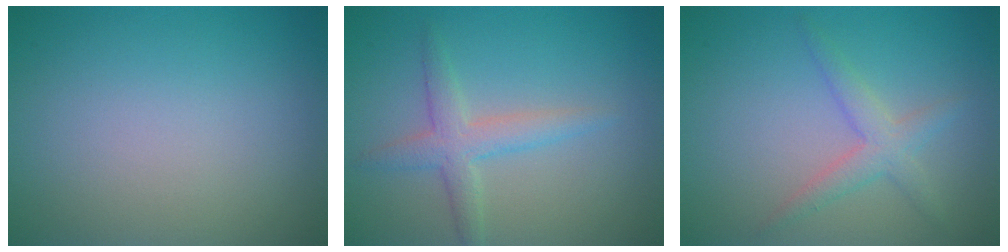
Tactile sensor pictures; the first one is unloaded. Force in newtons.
{"total": 2.8, "press": 2.8, "slide": 0.1}
{"total": 2.4, "press": 2.4, "slide": 0.1}